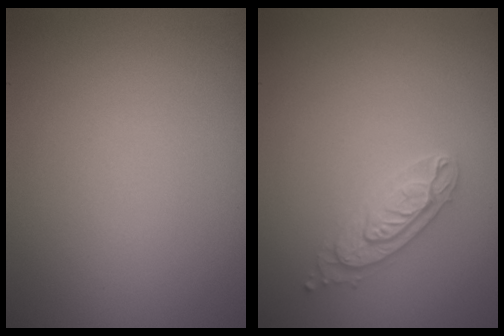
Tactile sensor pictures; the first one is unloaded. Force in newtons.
{"total": 2.5, "press": 2.4, "slide": 0.6}